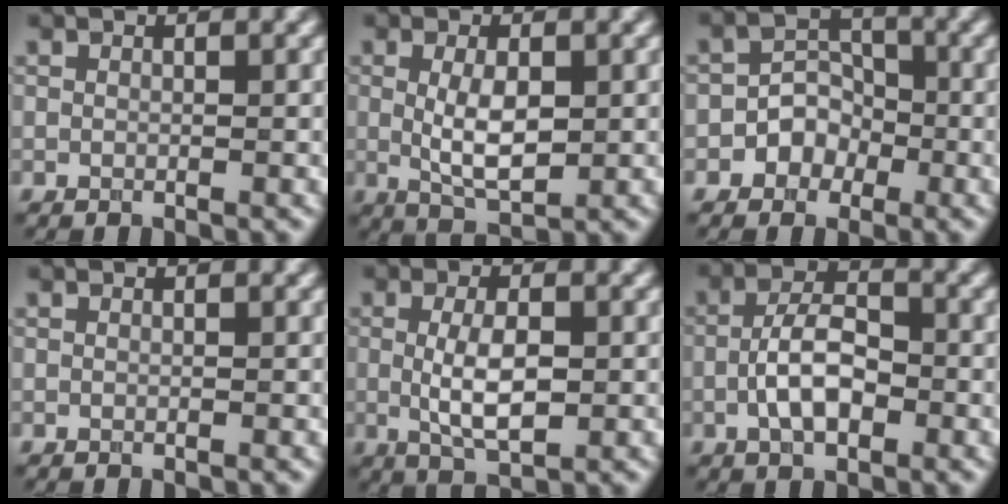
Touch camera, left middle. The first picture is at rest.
{"total": 3.9, "force": [0.2, 1.5, 3.6], "torque": [-0.073, -0.003, 0.008]}
{"total": 2.8, "force": [-1.3, 2.3, 0.9], "torque": [-0.002, 0.010, -0.023]}
{"total": 0.0}
{"total": 4.1, "force": [-0.1, 1.5, 3.9], "torque": [-0.080, -0.004, 0.000]}
{"total": 4.6, "force": [-1.1, 2.2, 3.9], "torque": [-0.077, 0.005, -0.026]}